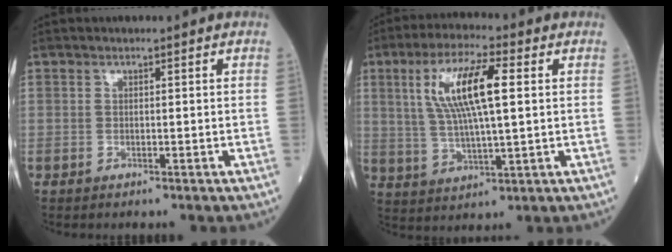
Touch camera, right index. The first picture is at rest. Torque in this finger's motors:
{"motor_torque": [1.54, 0.60, 0.37, 0.21]}